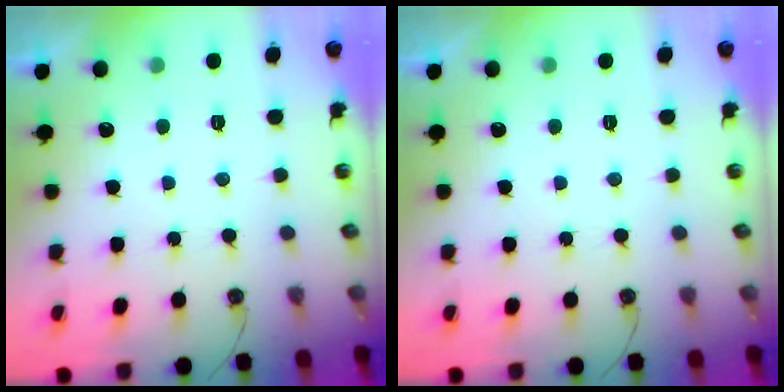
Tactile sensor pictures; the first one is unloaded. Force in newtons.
{"total": 0.0}